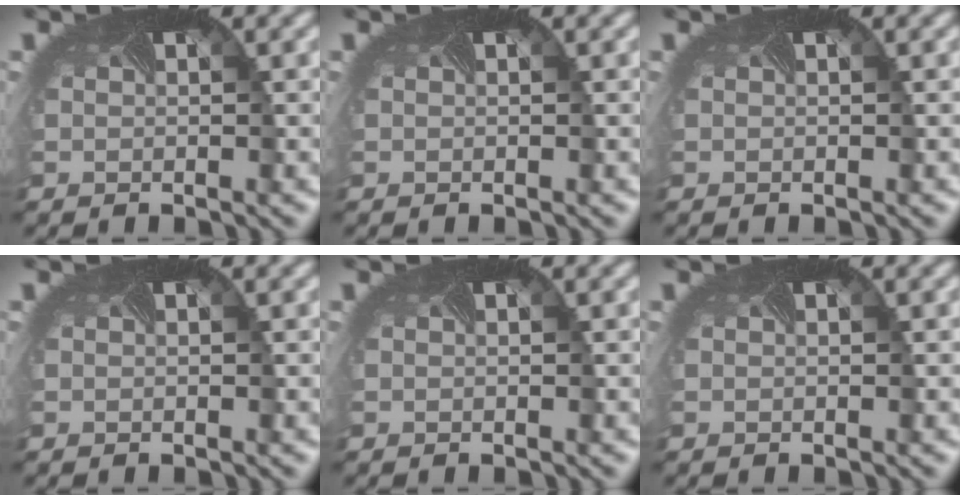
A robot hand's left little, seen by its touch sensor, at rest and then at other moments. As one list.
[{"total": 0.0}, {"total": 0.0}, {"total": 0.0}, {"total": 0.0}, {"total": 0.0}]